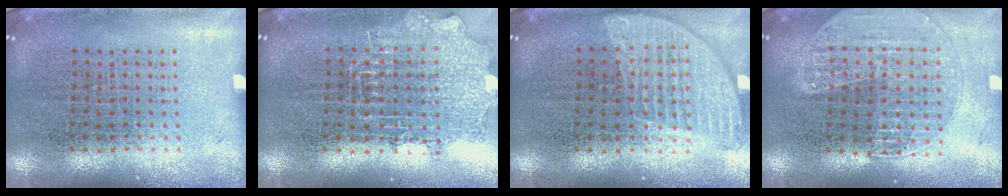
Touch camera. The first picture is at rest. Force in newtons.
{"total": 1.3, "press": 1.1, "slide": 0.6}
{"total": 1.0, "press": 1.0, "slide": 0.1}
{"total": 1.7, "press": 1.6, "slide": 0.6}